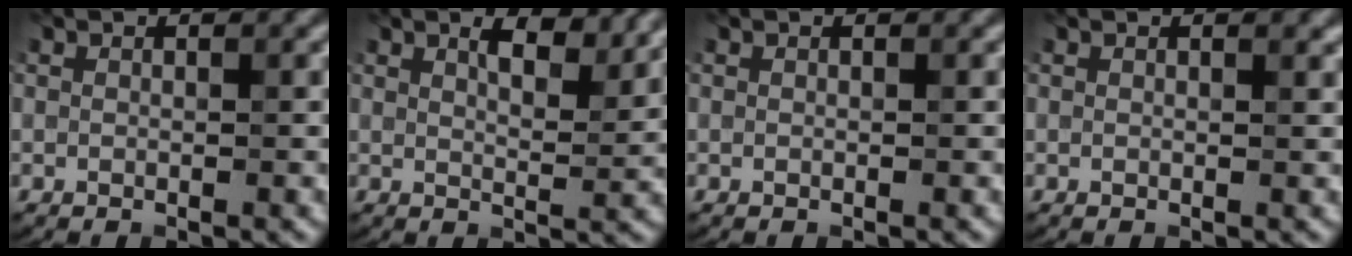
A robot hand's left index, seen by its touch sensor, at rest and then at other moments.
{"total": 4.4, "force": [3.0, 1.3, 3.0], "torque": [-0.043, 0.002, 0.044]}
{"total": 0.0}
{"total": 0.7, "force": [0.5, 0.1, 0.5], "torque": [-0.004, 0.001, 0.008]}